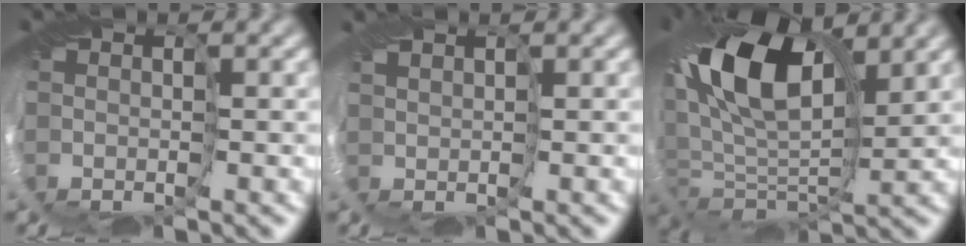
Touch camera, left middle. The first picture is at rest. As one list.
[{"total": 0.9, "force": [0.8, 0.2, 0.4], "torque": [-0.018, 0.006, 0.018]}, {"total": 12.5, "force": [2.4, 6.5, 10.4], "torque": [-0.199, 0.004, 0.036]}]